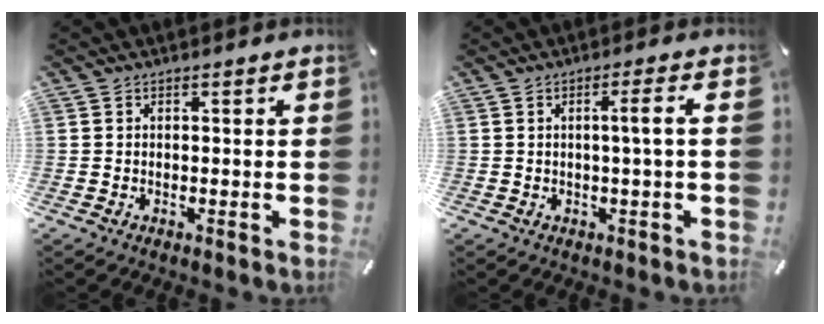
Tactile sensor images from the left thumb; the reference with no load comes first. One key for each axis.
{"total": 4.5, "fx": 0.4, "fy": 0.1, "fz": 4.5, "tx": -0.083, "ty": -0.002, "tz": 0.001}